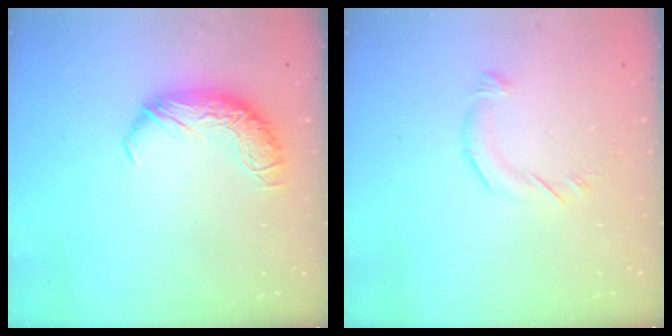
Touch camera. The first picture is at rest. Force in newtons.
{"total": 4.9, "press": 4.9, "slide": 0.5}